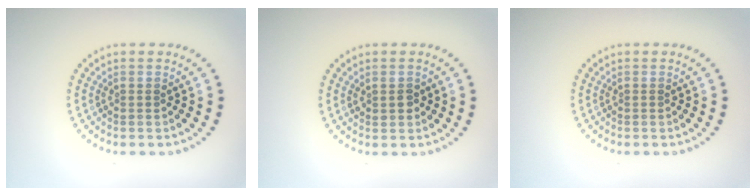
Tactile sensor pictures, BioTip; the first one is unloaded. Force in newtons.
{"total": 1.3, "press": 1.3, "slide": 0.2}
{"total": 0.0}